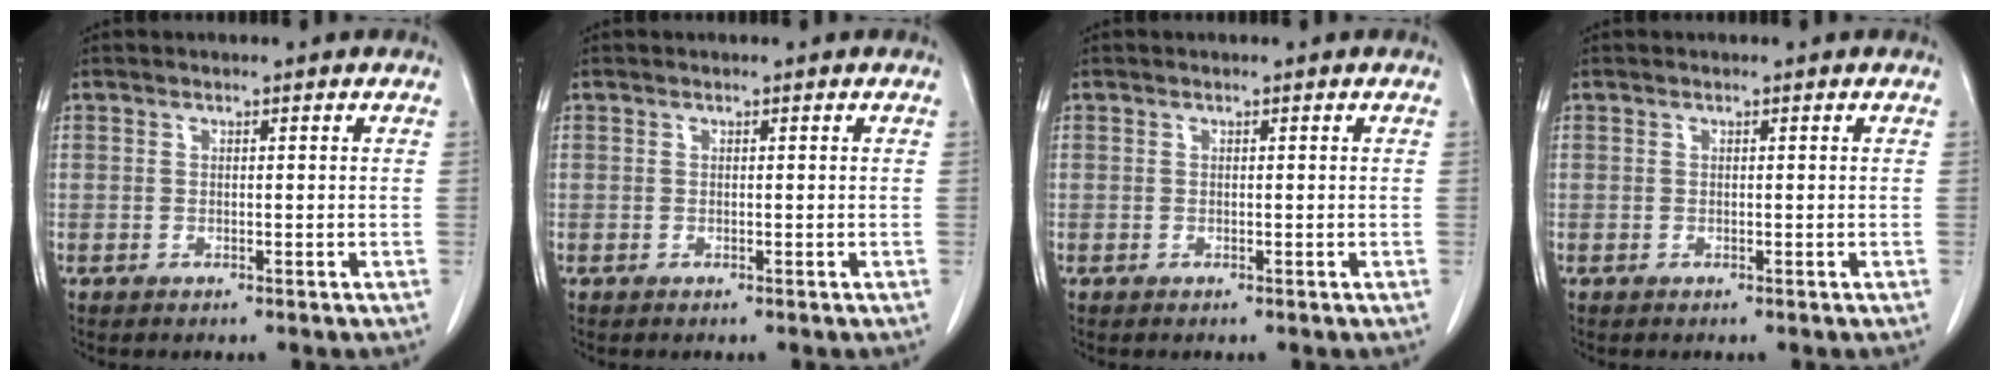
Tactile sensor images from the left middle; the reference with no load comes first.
{"total": 0.0}
{"total": 0.0}
{"total": 0.0}